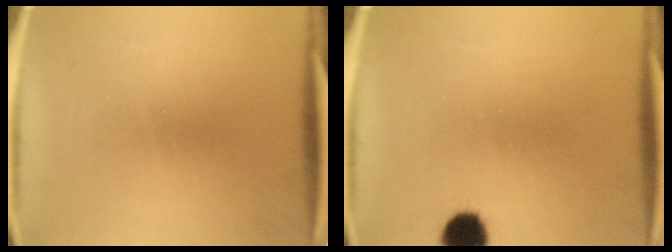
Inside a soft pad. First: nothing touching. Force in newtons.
{"total": 6.4}